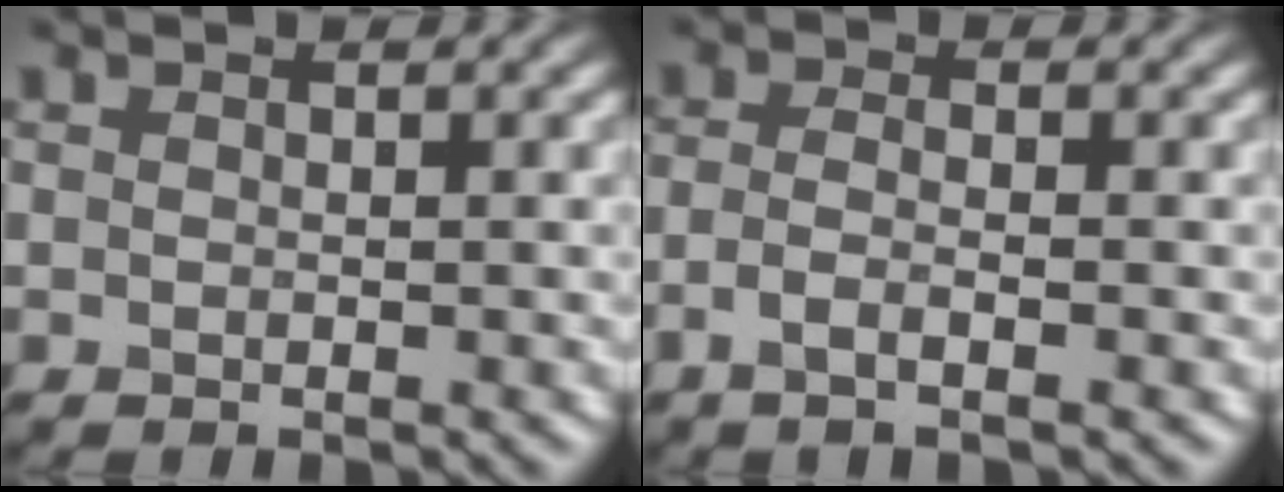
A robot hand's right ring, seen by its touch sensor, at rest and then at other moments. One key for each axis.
{"total": 2.3, "fx": -1.0, "fy": 0.7, "fz": 1.9, "tx": -0.039, "ty": -0.003, "tz": -0.026}